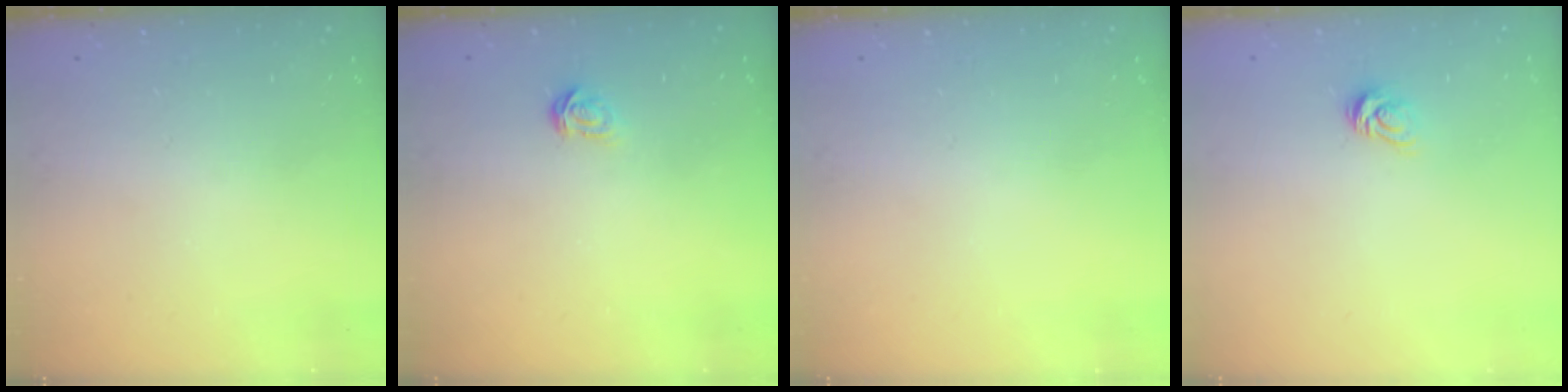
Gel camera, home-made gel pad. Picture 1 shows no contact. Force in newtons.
{"total": 1.8, "press": 1.7, "slide": 0.2}
{"total": 0.0}
{"total": 5.1, "press": 5.1, "slide": 0.4}